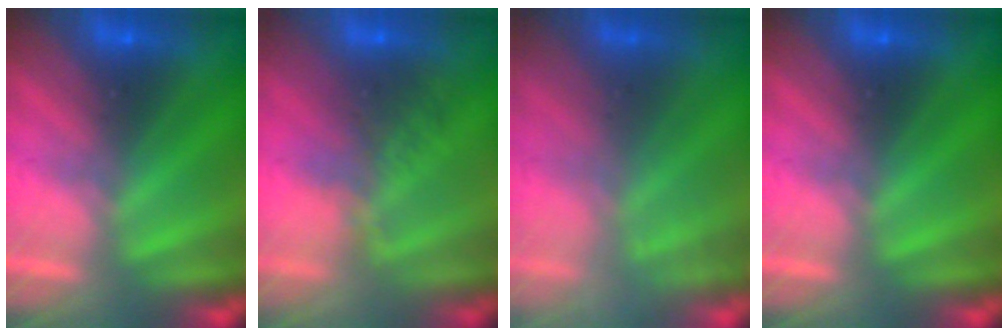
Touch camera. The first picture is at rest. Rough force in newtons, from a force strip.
{"total": 2.4}
{"total": 2.2}
{"total": 0.0}